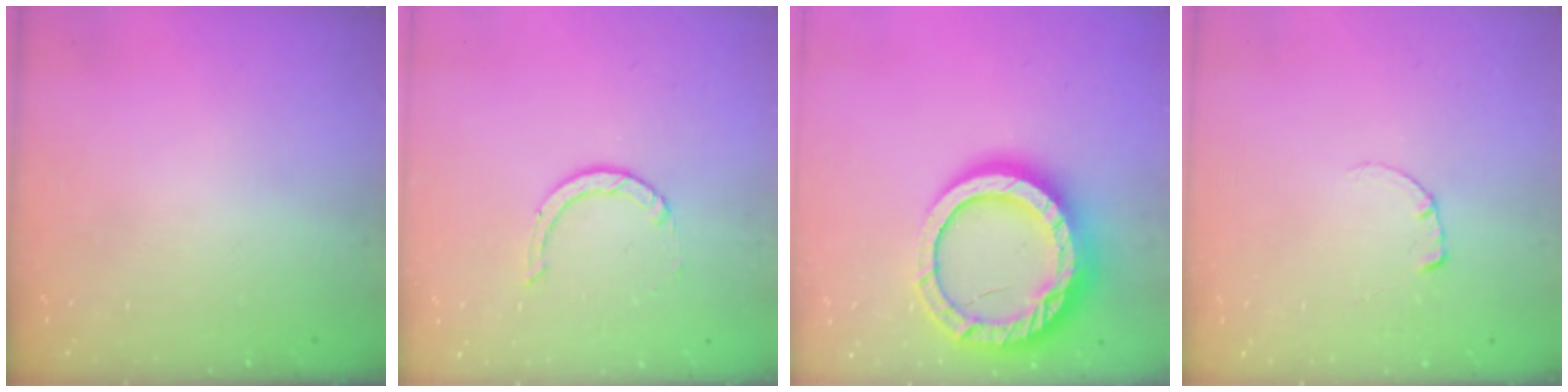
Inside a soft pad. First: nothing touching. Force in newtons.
{"total": 0.8, "press": 0.8, "slide": 0.1}
{"total": 22.6, "press": 22.5, "slide": 2.2}
{"total": 0.6, "press": 0.5, "slide": 0.2}